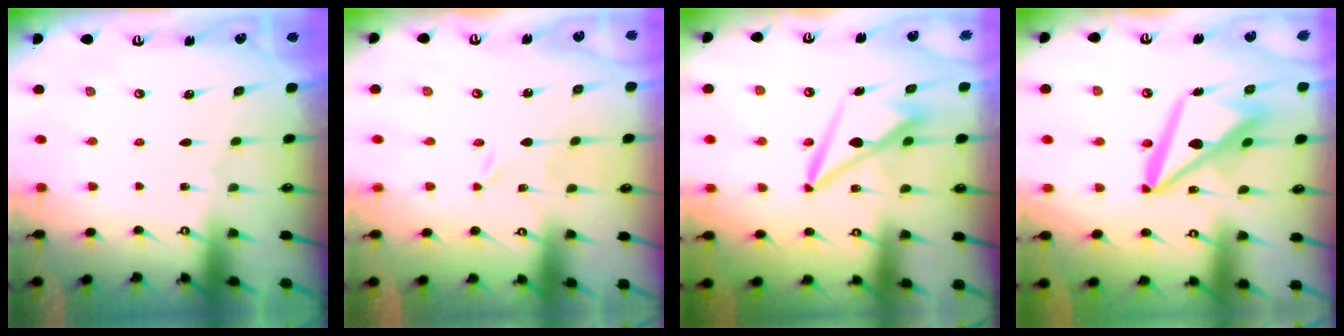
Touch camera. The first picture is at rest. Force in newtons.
{"total": 0.0}
{"total": 7.2, "press": 7.2, "slide": 0.5}
{"total": 12.9, "press": 12.8, "slide": 1.5}